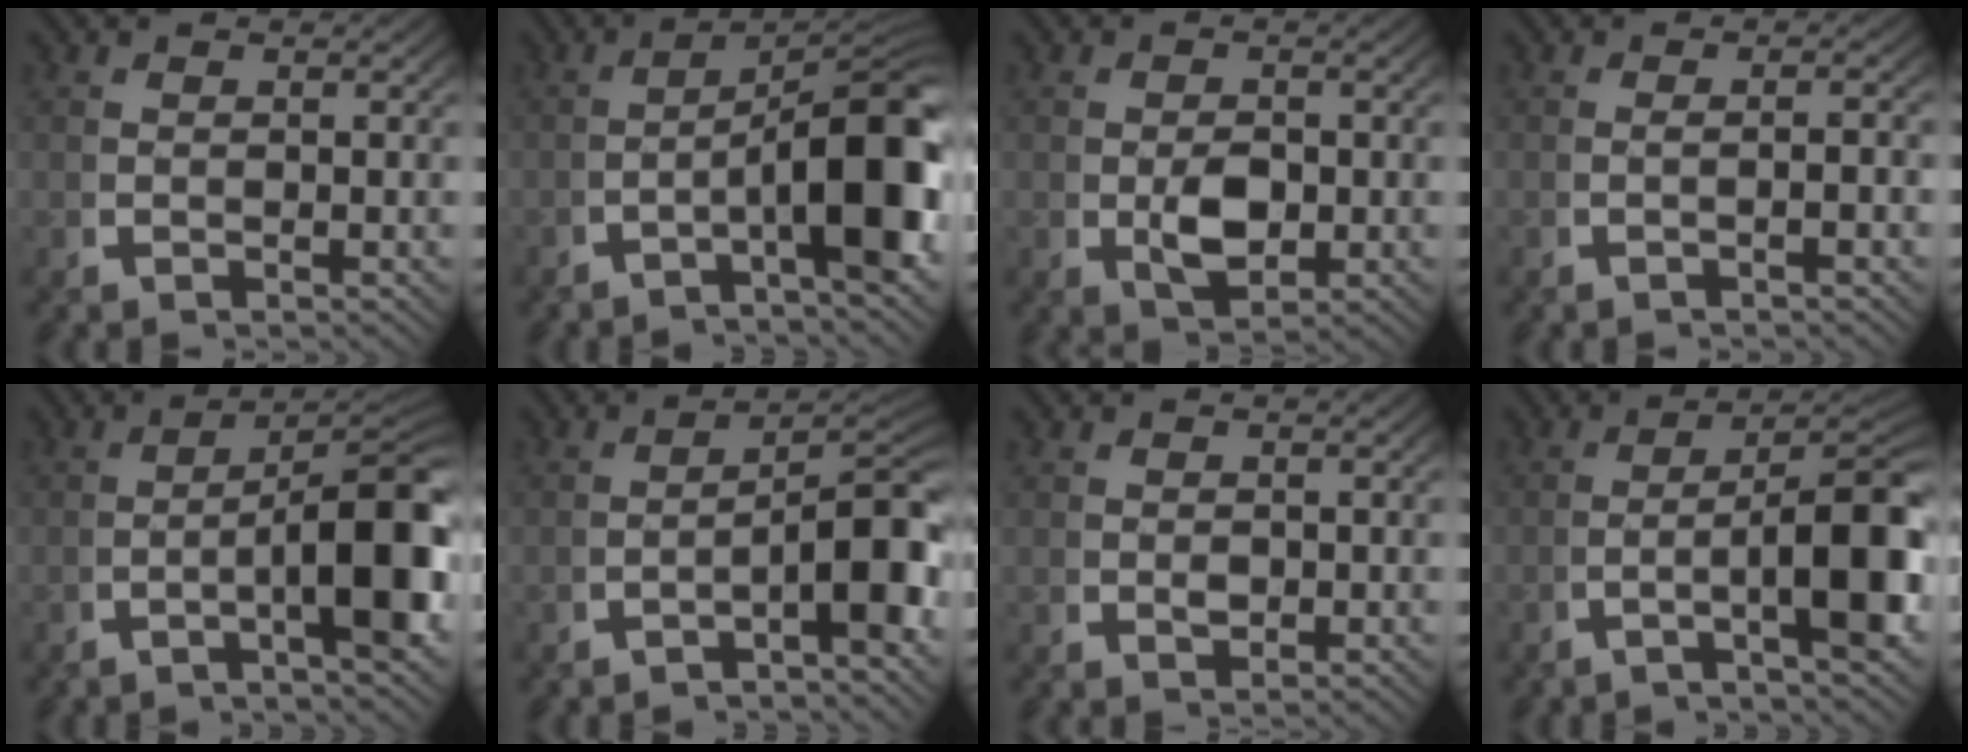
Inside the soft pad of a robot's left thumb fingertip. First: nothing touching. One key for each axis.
{"total": 12.2, "fx": -1.5, "fy": 5.2, "fz": 10.9, "tx": -0.153, "ty": -0.027, "tz": -0.022}
{"total": 4.0, "fx": -0.4, "fy": 2.5, "fz": 3.1, "tx": -0.063, "ty": -0.018, "tz": 0.003}
{"total": 1.7, "fx": -0.5, "fy": 0.0, "fz": 1.6, "tx": -0.032, "ty": 0.007, "tz": -0.012}
{"total": 10.2, "fx": -1.5, "fy": 3.3, "fz": 9.5, "tx": -0.141, "ty": -0.015, "tz": -0.022}
{"total": 8.1, "fx": -2.1, "fy": 2.9, "fz": 7.3, "tx": -0.114, "ty": -0.016, "tz": -0.030}
{"total": 1.3, "fx": 0.2, "fy": 0.9, "fz": 0.9, "tx": -0.021, "ty": -0.011, "tz": 0.012}
{"total": 10.0, "fx": -1.6, "fy": 3.3, "fz": 9.3, "tx": -0.148, "ty": -0.011, "tz": -0.024}